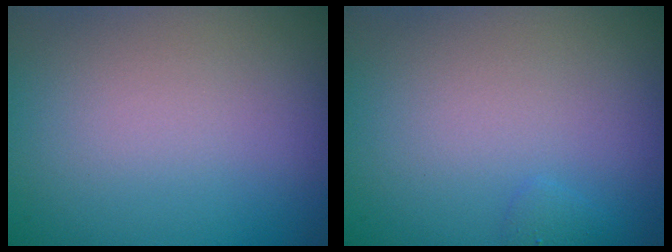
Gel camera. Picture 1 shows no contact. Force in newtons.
{"total": 0.6, "press": 0.6, "slide": 0.1}